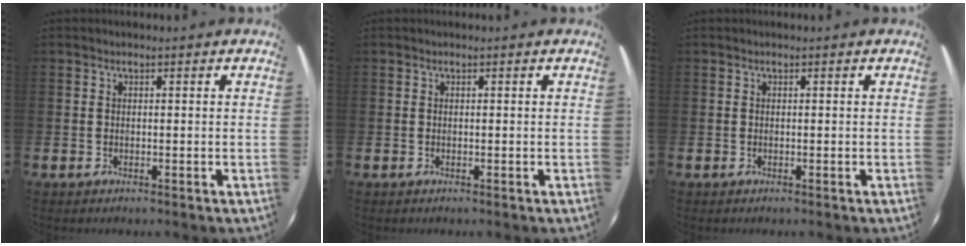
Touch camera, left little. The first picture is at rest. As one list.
[{"total": 0.0}, {"total": 0.0}]